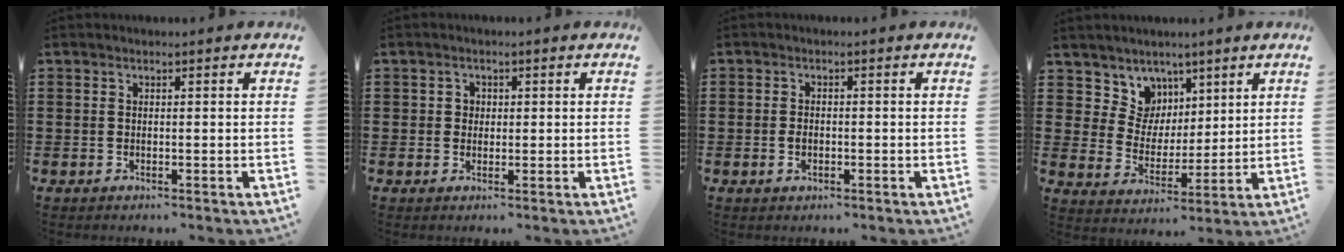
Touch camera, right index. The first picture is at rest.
{"total": 1.6, "force": [0.3, 1.5, 0.5], "torque": [-0.015, 0.008, 0.004]}
{"total": 1.6, "force": [-0.5, 1.0, 1.1], "torque": [-0.031, -0.006, -0.011]}
{"total": 6.6, "force": [3.8, 5.4, 0.4], "torque": [-0.049, -0.012, 0.074]}